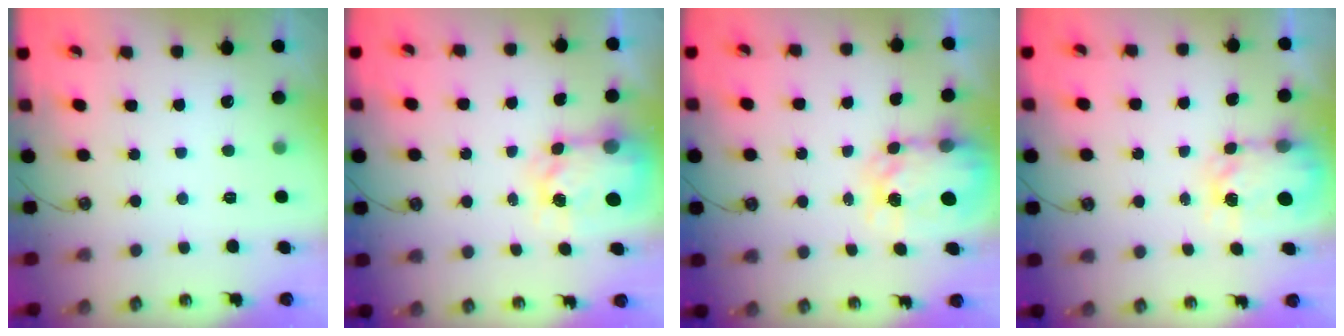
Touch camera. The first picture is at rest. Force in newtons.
{"total": 5.5, "press": 5.5, "slide": 0.7}
{"total": 5.4, "press": 5.4, "slide": 0.6}
{"total": 6.2, "press": 6.2, "slide": 0.6}